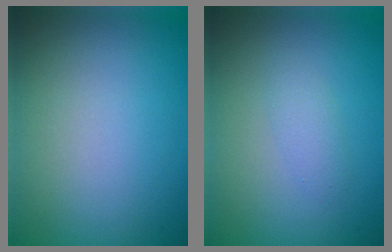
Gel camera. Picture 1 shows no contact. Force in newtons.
{"total": 1.3, "press": 1.3, "slide": 0.1}